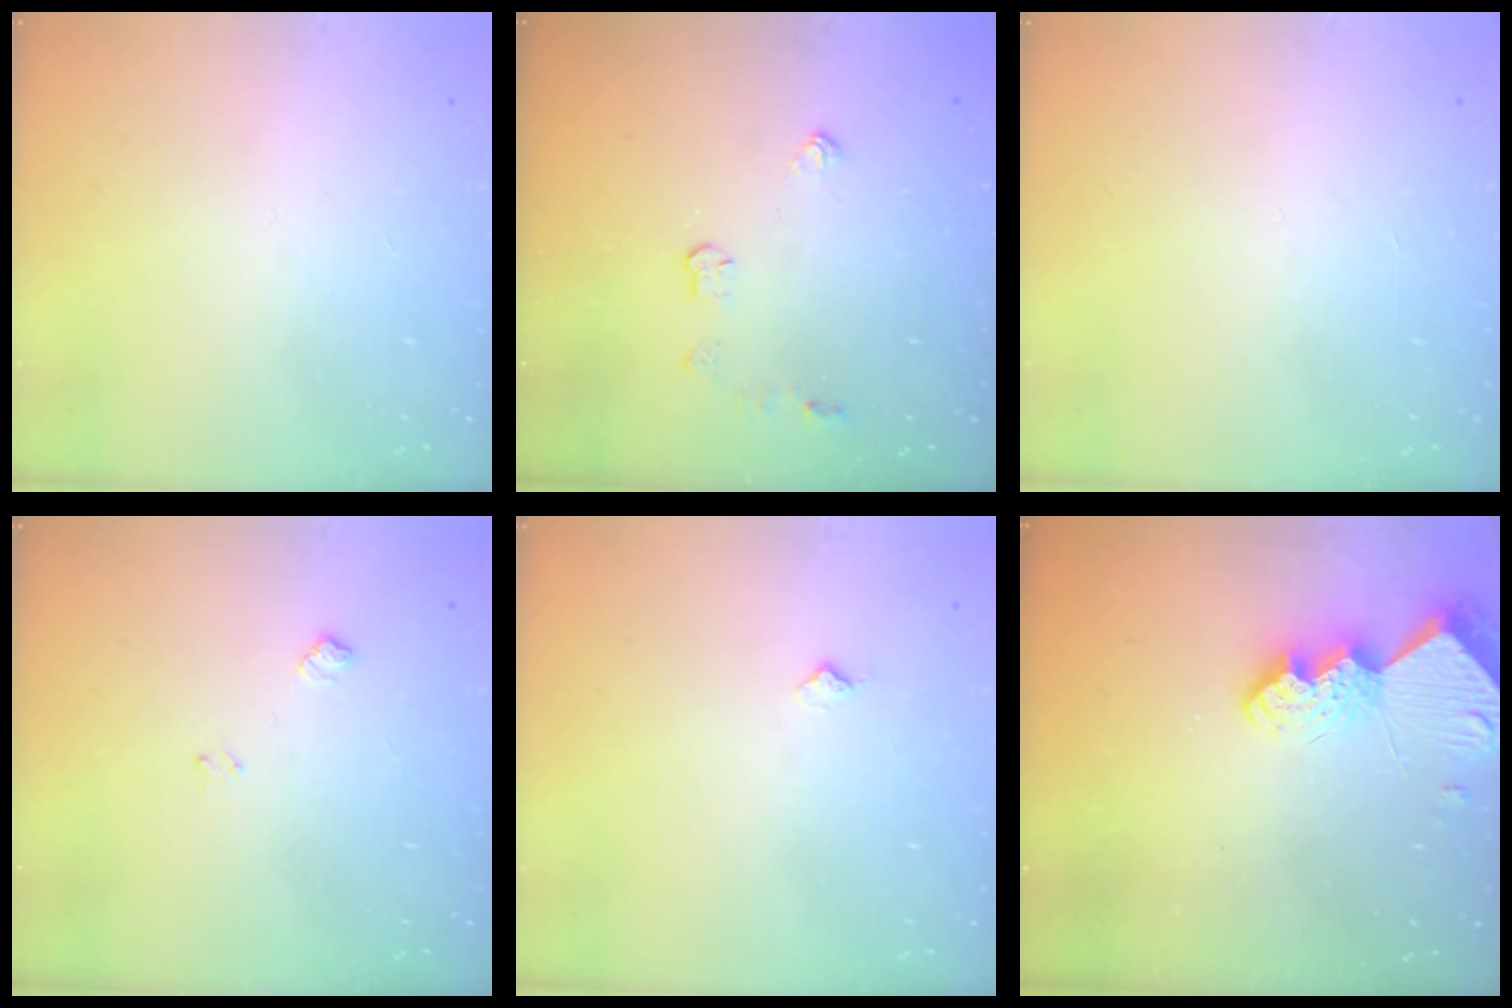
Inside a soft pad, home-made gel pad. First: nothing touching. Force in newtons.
{"total": 3.6, "press": 3.6, "slide": 0.5}
{"total": 0.0}
{"total": 6.1, "press": 6.1, "slide": 0.7}
{"total": 3.2, "press": 3.2, "slide": 0.4}
{"total": 10.1, "press": 10.1, "slide": 1.0}